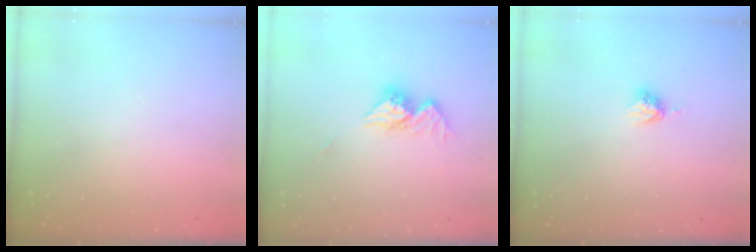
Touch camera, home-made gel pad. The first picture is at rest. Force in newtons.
{"total": 10.7, "press": 10.6, "slide": 0.9}
{"total": 4.9, "press": 4.8, "slide": 0.4}